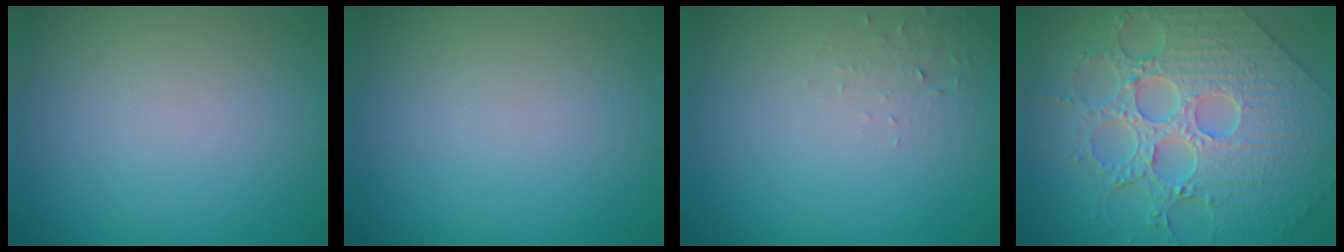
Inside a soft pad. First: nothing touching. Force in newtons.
{"total": 0.0}
{"total": 1.2, "press": 1.2, "slide": 0.1}
{"total": 7.1, "press": 6.3, "slide": 3.3}